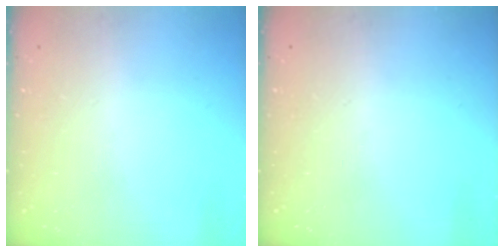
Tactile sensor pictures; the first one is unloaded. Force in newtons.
{"total": 0.0}